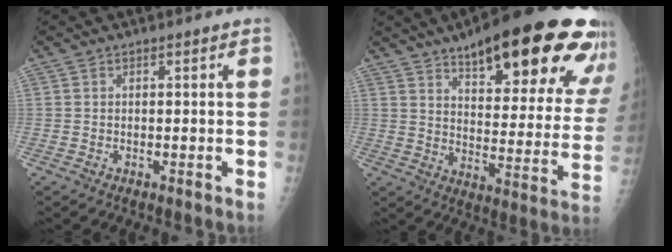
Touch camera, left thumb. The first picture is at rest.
{"total": 29.3, "force": [18.6, 9.1, 20.7], "torque": [-0.247, -0.059, 0.253]}